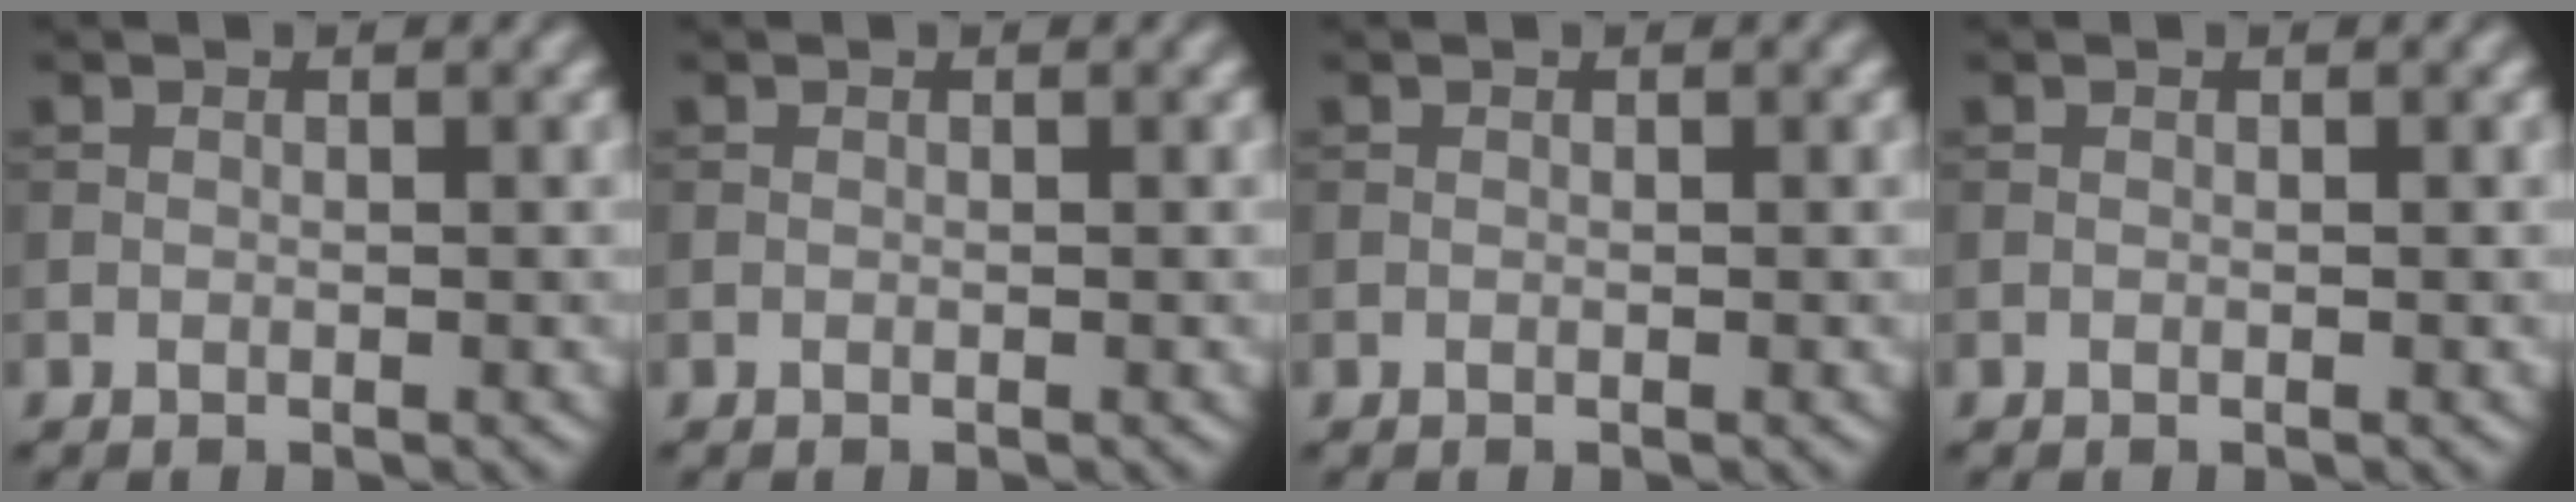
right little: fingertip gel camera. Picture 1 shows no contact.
{"total": 0.0}
{"total": 0.0}
{"total": 0.0}